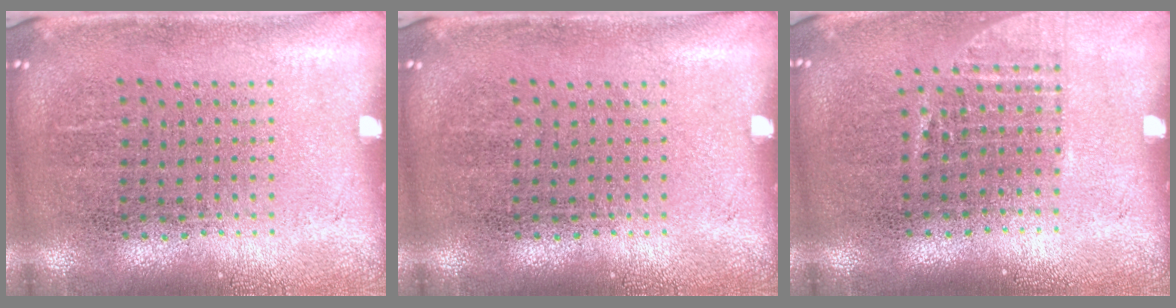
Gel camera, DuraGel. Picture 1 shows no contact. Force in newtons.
{"total": 0.0}
{"total": 1.0, "press": 0.9, "slide": 0.5}